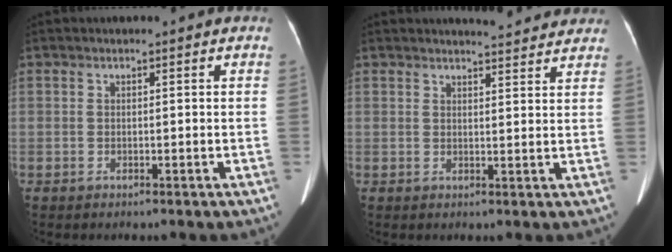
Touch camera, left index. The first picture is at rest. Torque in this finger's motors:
{"motor_torque": [-0.03, -0.12, -0.13, 0.01]}